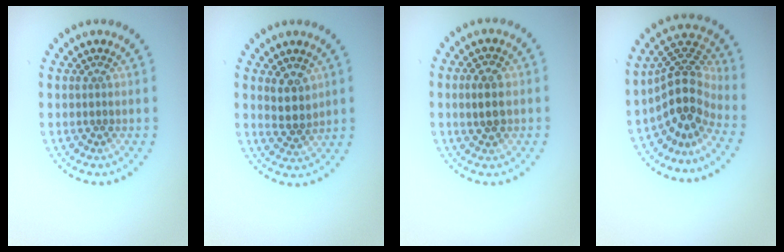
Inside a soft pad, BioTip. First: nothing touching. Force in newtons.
{"total": 2.4, "press": 2.1, "slide": 1.2}
{"total": 2.3, "press": 2.3, "slide": 0.3}
{"total": 4.7, "press": 3.5, "slide": 3.2}